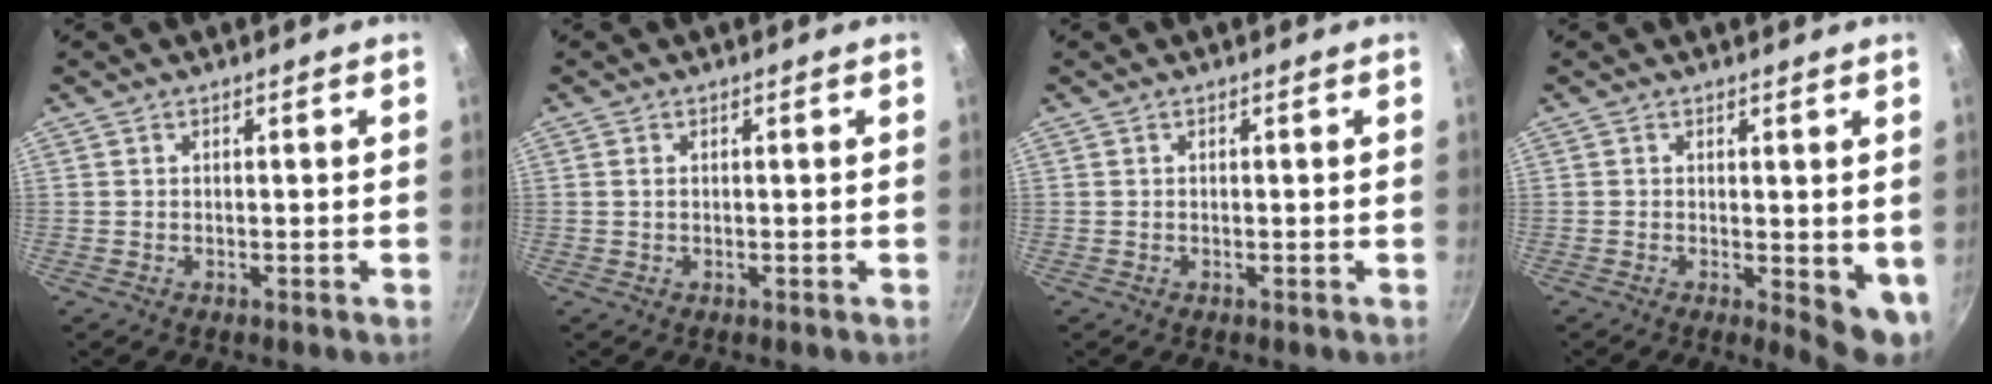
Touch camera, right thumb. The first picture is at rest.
{"total": 0.7, "force": [0.2, 0.5, 0.5], "torque": [-0.010, 0.000, 0.004]}
{"total": 0.0}
{"total": 6.3, "force": [0.1, 2.7, 5.7], "torque": [-0.067, -0.011, 0.006]}